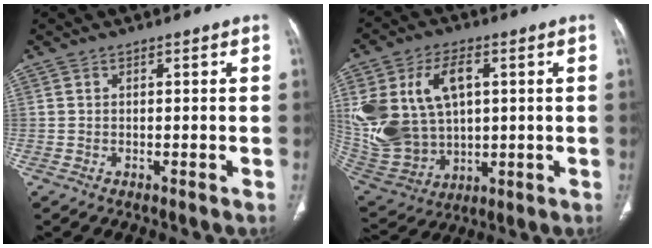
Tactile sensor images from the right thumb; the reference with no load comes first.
{"total": 22.5, "force": [4.7, 15.4, 15.6], "torque": [-0.333, 0.004, 0.111]}